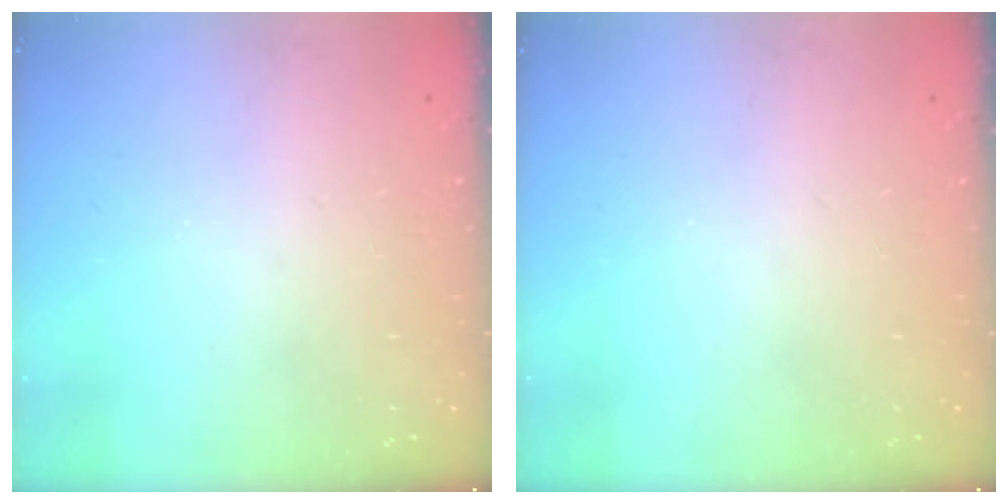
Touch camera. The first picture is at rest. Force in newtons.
{"total": 0.0}